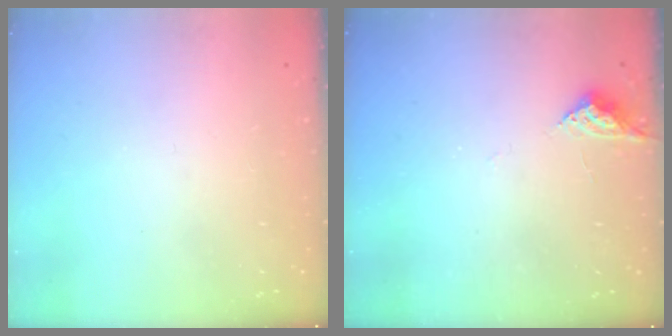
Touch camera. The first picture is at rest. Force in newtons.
{"total": 4.2, "press": 4.2, "slide": 0.6}